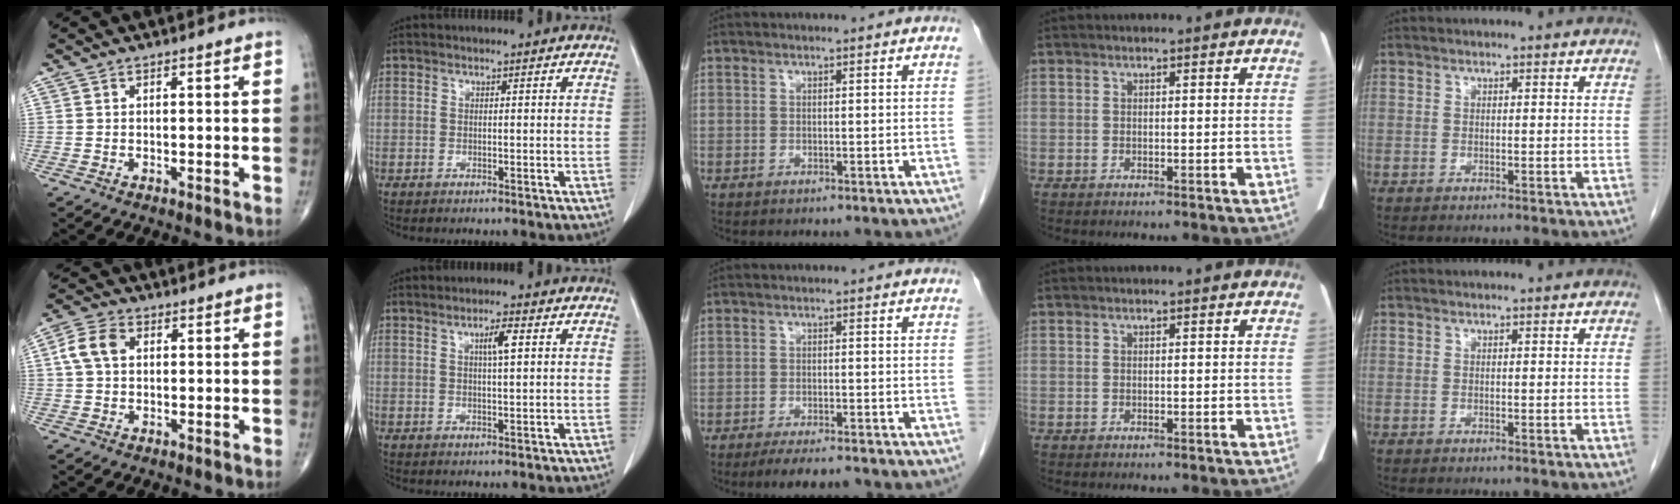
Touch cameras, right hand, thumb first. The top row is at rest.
{"thumb": {"total": 6.1, "force": [1.2, 4.3, 4.3], "torque": [-0.086, 0.015, 0.017]}, "index": {"total": 3.1, "force": [1.0, 0.3, 2.9], "torque": [-0.049, 0.001, 0.016]}, "middle": {"total": 5.5, "force": [-4.7, 0.8, 2.7], "torque": [-0.038, -0.008, -0.074]}}